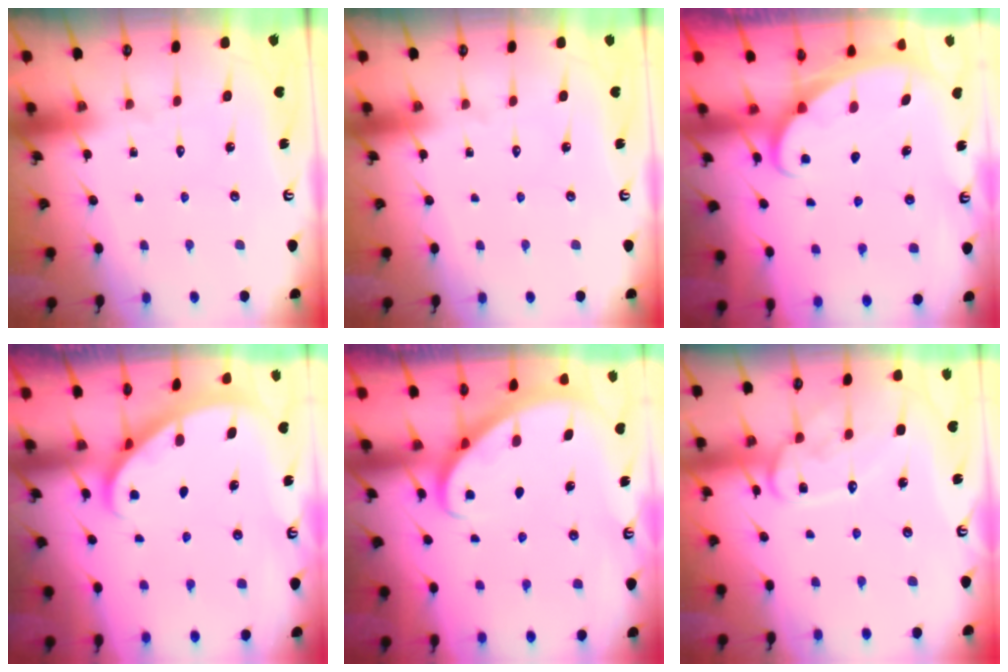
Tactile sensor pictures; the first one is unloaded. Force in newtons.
{"total": 0.0}
{"total": 1.5, "press": 1.5, "slide": 0.1}
{"total": 2.1, "press": 2.1, "slide": 0.2}
{"total": 2.8, "press": 2.8, "slide": 0.2}
{"total": 11.8, "press": 11.8, "slide": 1.0}